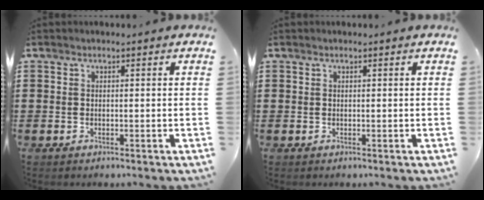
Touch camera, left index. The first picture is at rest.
{"total": 0.0}